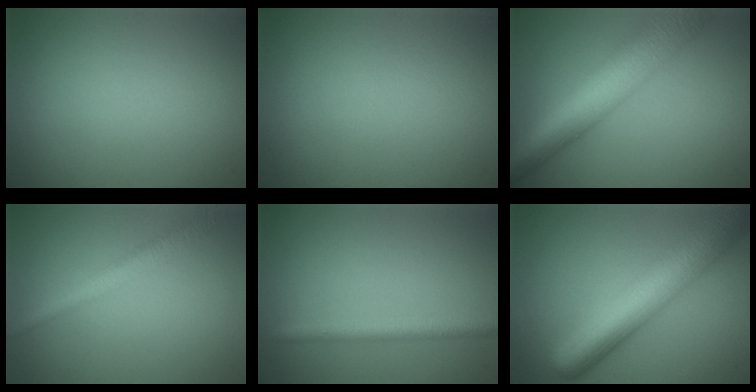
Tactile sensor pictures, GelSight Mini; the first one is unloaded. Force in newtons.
{"total": 0.0}
{"total": 10.6, "press": 10.6, "slide": 0.3}
{"total": 2.7, "press": 2.7, "slide": 0.0}
{"total": 2.7, "press": 2.7, "slide": 0.1}
{"total": 9.1, "press": 9.1, "slide": 0.5}